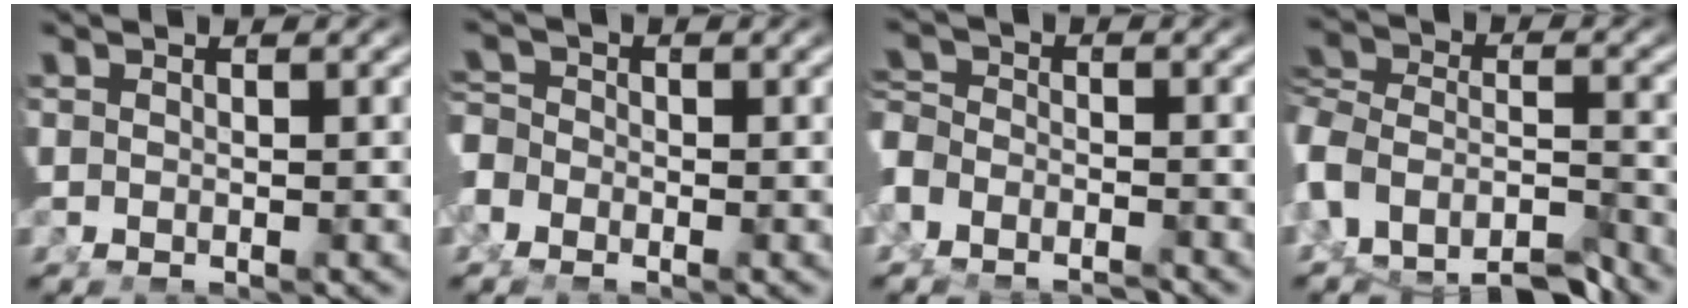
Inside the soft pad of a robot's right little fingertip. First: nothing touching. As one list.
[{"total": 1.9, "force": [-0.9, 1.4, 0.9], "torque": [-0.012, -0.007, -0.016]}, {"total": 2.7, "force": [-2.0, 1.6, 1.0], "torque": [-0.020, -0.012, -0.033]}, {"total": 8.8, "force": [-4.5, 6.6, 3.6], "torque": [-0.089, -0.029, -0.085]}]